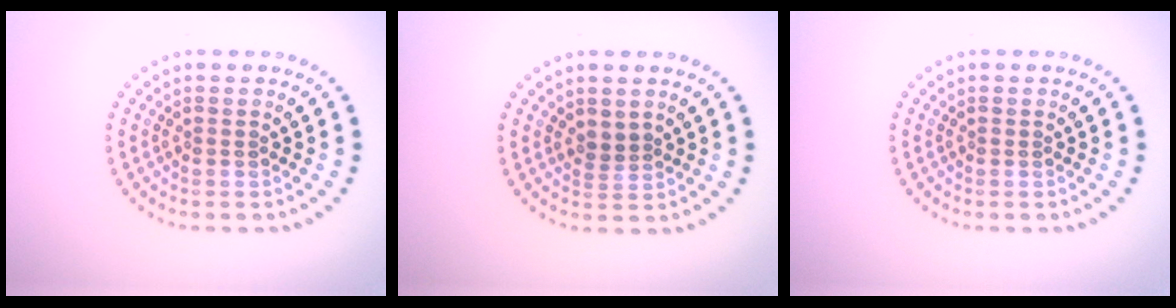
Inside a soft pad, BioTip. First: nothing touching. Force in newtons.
{"total": 1.3, "press": 1.0, "slide": 0.8}
{"total": 0.0}